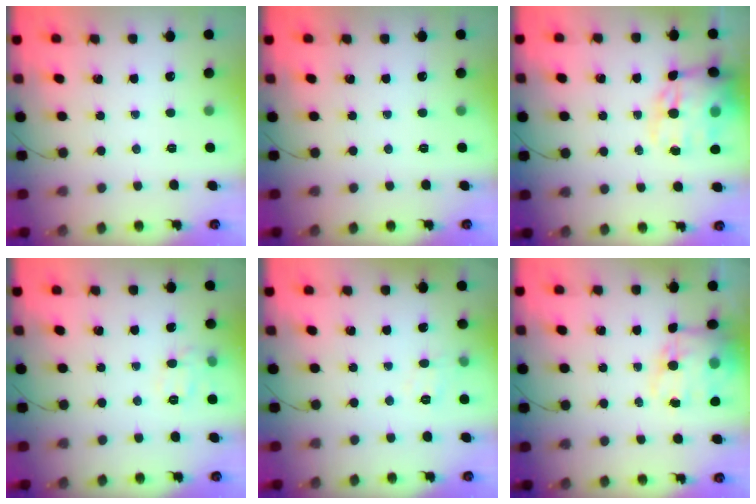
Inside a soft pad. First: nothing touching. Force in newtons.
{"total": 0.0}
{"total": 16.2, "press": 15.6, "slide": 4.4}
{"total": 8.1, "press": 8.0, "slide": 1.1}
{"total": 4.3, "press": 4.1, "slide": 1.2}
{"total": 14.0, "press": 13.6, "slide": 3.6}